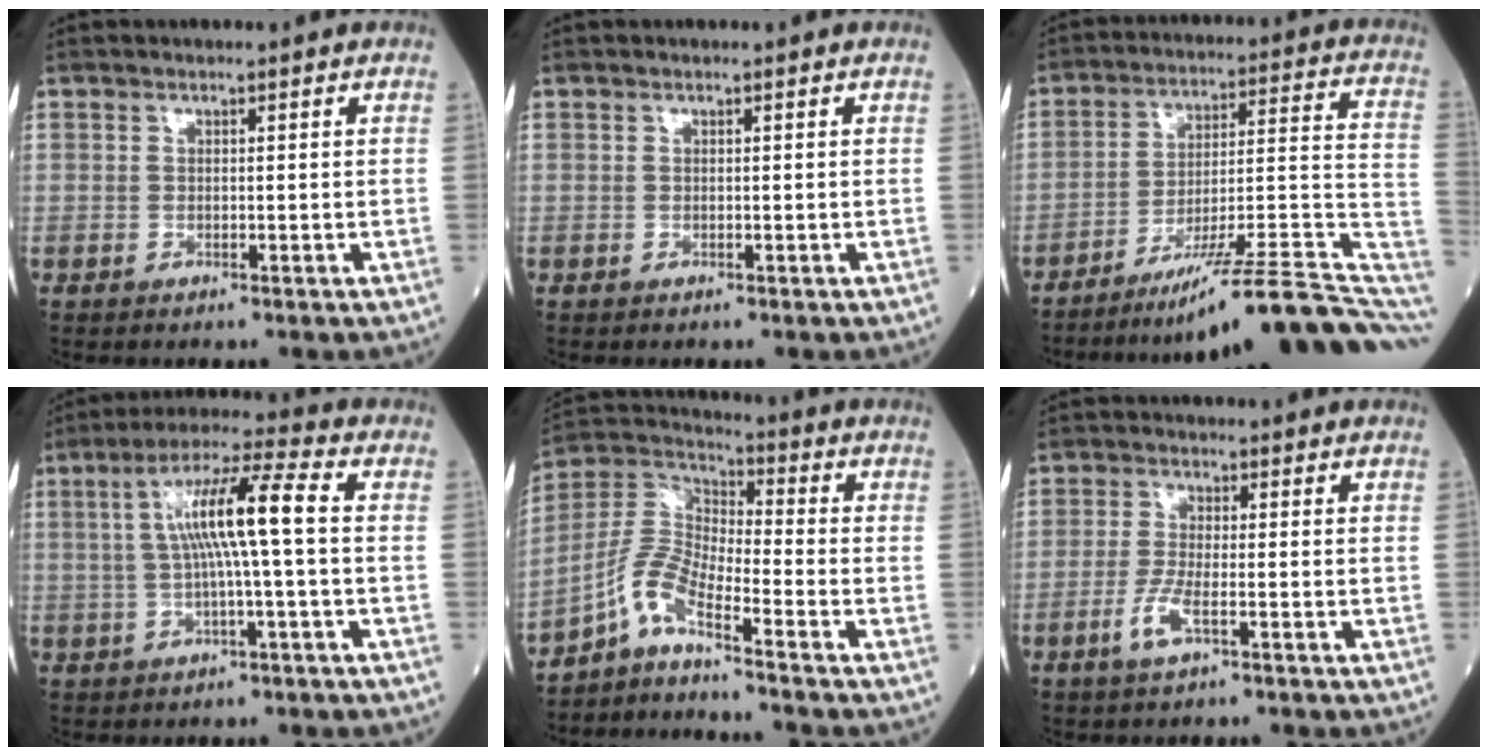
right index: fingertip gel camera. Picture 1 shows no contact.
{"total": 0.0}
{"total": 20.5, "force": [-14.7, 0.6, 14.2], "torque": [-0.131, 0.027, -0.225]}
{"total": 10.2, "force": [0.7, -0.1, 10.1], "torque": [-0.187, 0.022, 0.010]}
{"total": 7.6, "force": [-5.4, 0.9, 5.3], "torque": [-0.123, 0.013, -0.112]}
{"total": 3.9, "force": [-2.0, 0.5, 3.4], "torque": [-0.077, -0.005, -0.042]}